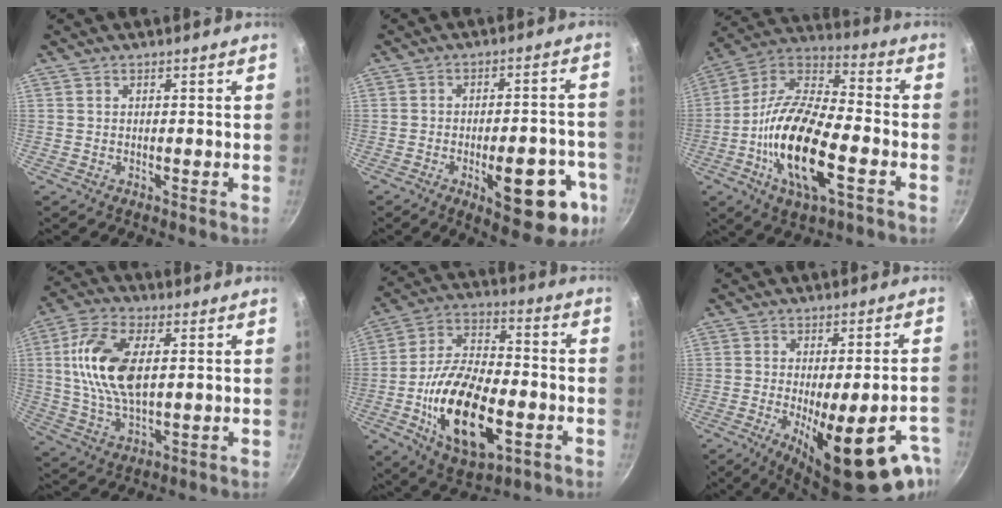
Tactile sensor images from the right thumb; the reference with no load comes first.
{"total": 16.3, "force": [-6.4, 6.7, 13.4], "torque": [-0.126, 0.026, -0.077]}
{"total": 20.9, "force": [-6.4, 8.4, 18.1], "torque": [-0.342, 0.029, -0.139]}
{"total": 14.1, "force": [2.4, 7.3, 11.8], "torque": [-0.226, 0.004, 0.040]}
{"total": 21.1, "force": [-5.9, 10.6, 17.3], "torque": [-0.302, 0.022, -0.101]}
{"total": 20.6, "force": [-8.7, 6.3, 17.6], "torque": [-0.208, 0.000, -0.109]}